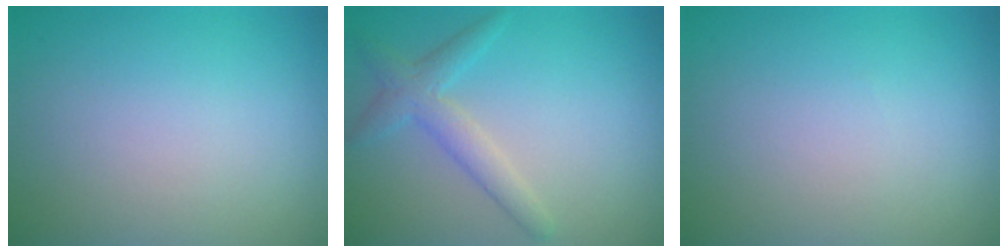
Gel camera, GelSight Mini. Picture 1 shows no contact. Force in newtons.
{"total": 2.7, "press": 2.7, "slide": 0.1}
{"total": 0.0}